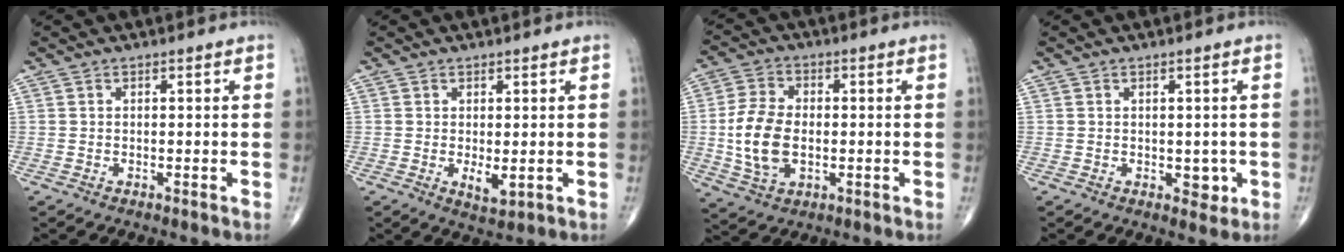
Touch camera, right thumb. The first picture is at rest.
{"total": 3.0, "force": [-0.2, 1.4, 2.6], "torque": [-0.037, -0.010, 0.003]}
{"total": 11.8, "force": [-1.0, 7.4, 9.1], "torque": [-0.178, 0.005, -0.016]}
{"total": 2.6, "force": [-0.3, 1.9, 1.8], "torque": [-0.005, -0.002, 0.001]}